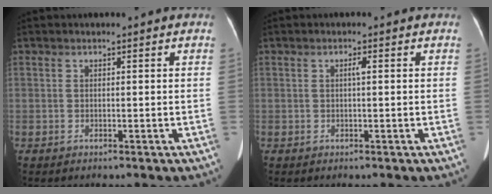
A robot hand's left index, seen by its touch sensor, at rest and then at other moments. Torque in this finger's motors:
{"motor_torque": [0.30, 0.06, 0.15, 0.03]}